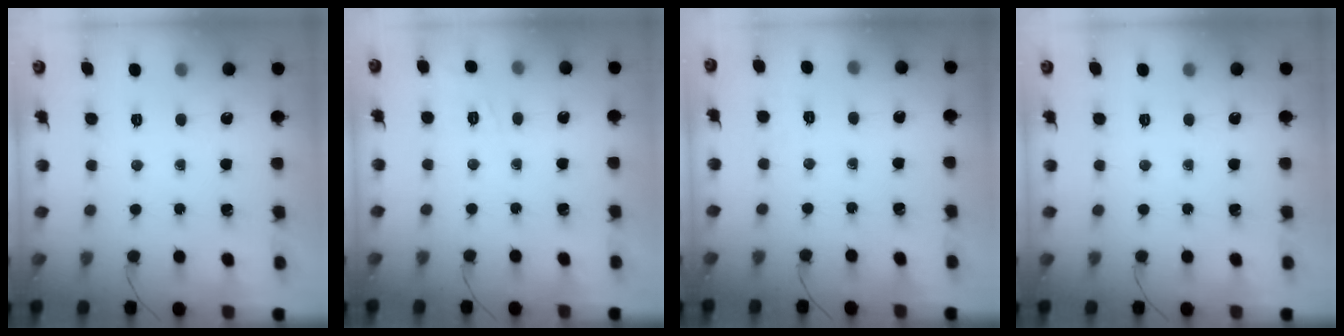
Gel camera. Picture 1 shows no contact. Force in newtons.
{"total": 2.8, "press": 2.2, "slide": 1.7}
{"total": 2.1, "press": 1.4, "slide": 1.6}
{"total": 0.0}